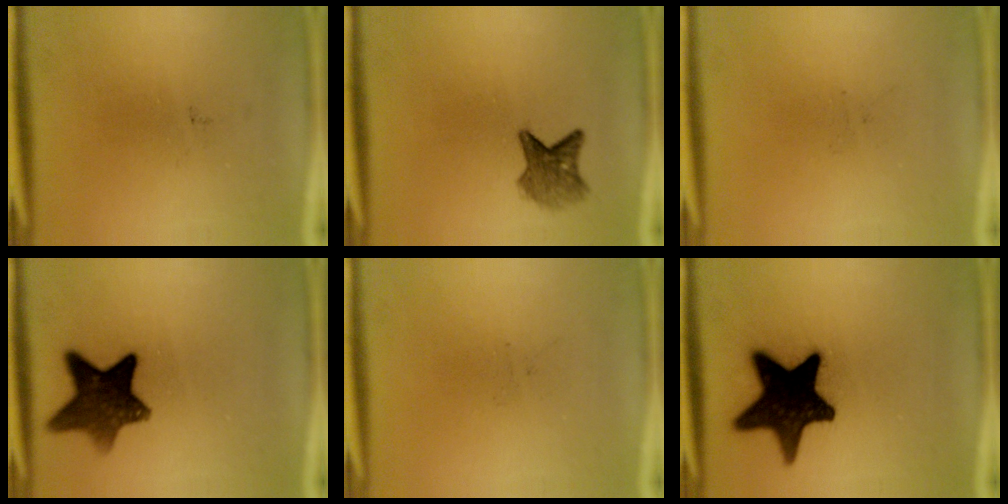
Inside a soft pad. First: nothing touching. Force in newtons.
{"total": 4.2}
{"total": 0.0}
{"total": 11.3}
{"total": 0.0}
{"total": 19.4}